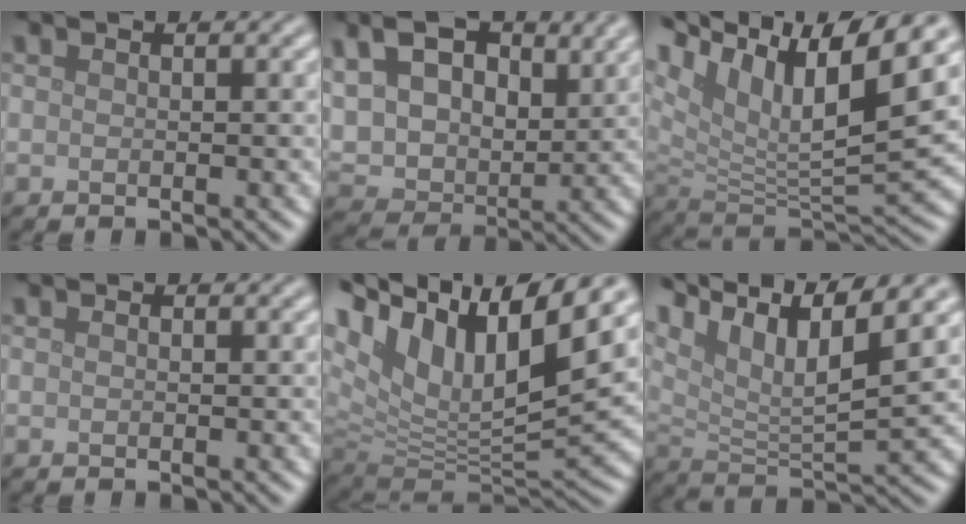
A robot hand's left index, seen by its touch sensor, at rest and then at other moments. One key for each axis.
{"total": 10.7, "fx": 4.8, "fy": 6.6, "fz": 6.9, "tx": -0.159, "ty": 0.014, "tz": 0.078}
{"total": 14.2, "fx": 7.9, "fy": 5.1, "fz": 10.7, "tx": -0.216, "ty": 0.027, "tz": 0.140}
{"total": 0.0}
{"total": 15.9, "fx": 7.4, "fy": 7.3, "fz": 12.0, "tx": -0.253, "ty": 0.028, "tz": 0.136}
{"total": 10.3, "fx": 6.7, "fy": 3.1, "fz": 7.1, "tx": -0.146, "ty": 0.009, "tz": 0.123}